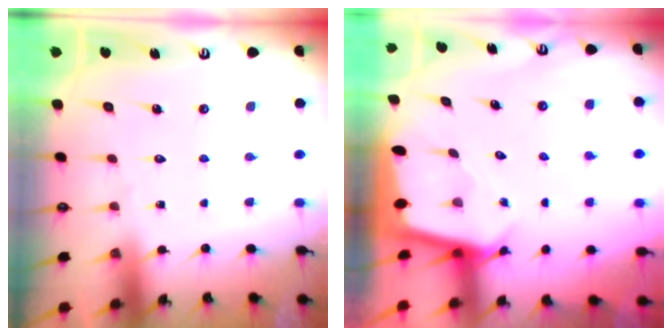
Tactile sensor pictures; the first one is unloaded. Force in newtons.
{"total": 2.5, "press": 2.5, "slide": 0.2}